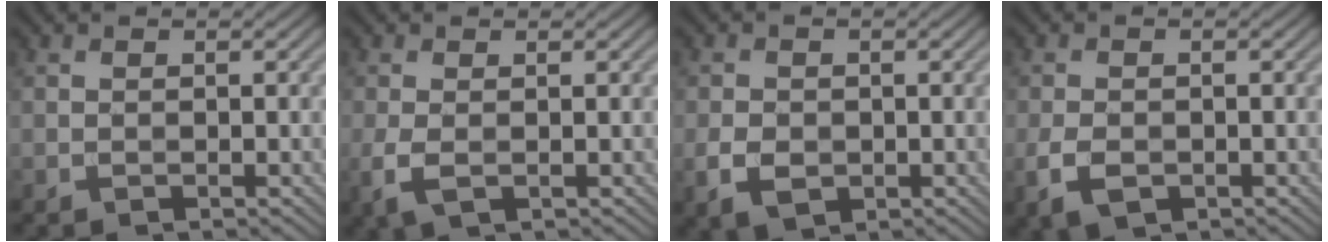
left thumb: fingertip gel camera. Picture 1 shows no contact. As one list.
[{"total": 2.5, "force": [-0.3, 1.0, 2.3], "torque": [-0.066, -0.005, -0.009]}, {"total": 3.2, "force": [-0.8, 2.4, 1.9], "torque": [-0.048, -0.010, -0.018]}, {"total": 3.3, "force": [-1.3, 1.9, 2.3], "torque": [-0.056, -0.009, -0.025]}]